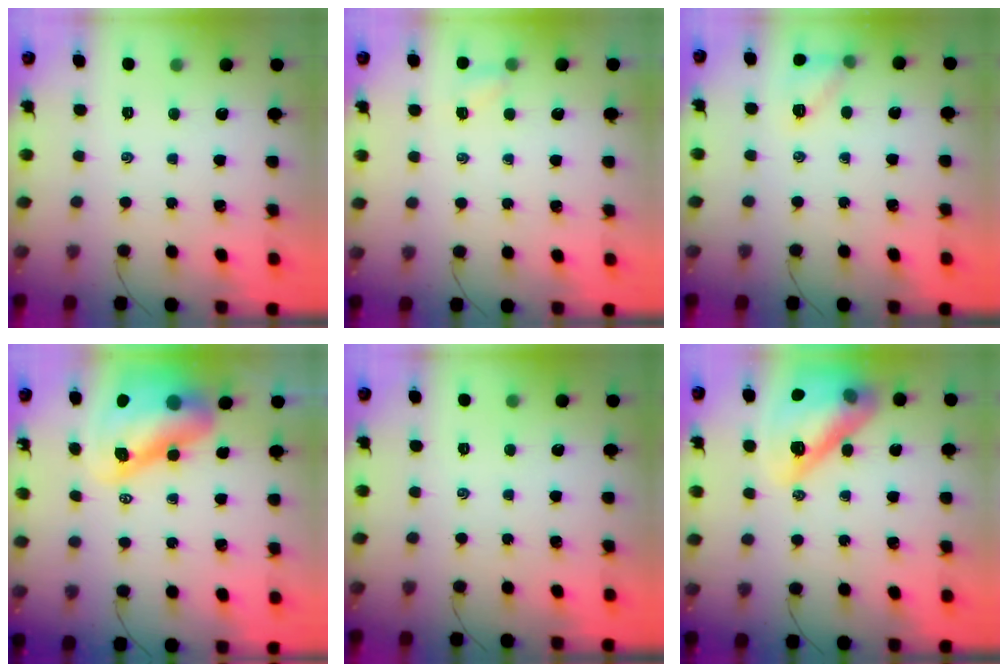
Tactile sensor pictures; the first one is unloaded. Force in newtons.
{"total": 2.5, "press": 2.3, "slide": 0.9}
{"total": 8.7, "press": 8.5, "slide": 1.8}
{"total": 12.9, "press": 12.3, "slide": 4.0}
{"total": 0.0}
{"total": 21.6, "press": 21.2, "slide": 4.3}